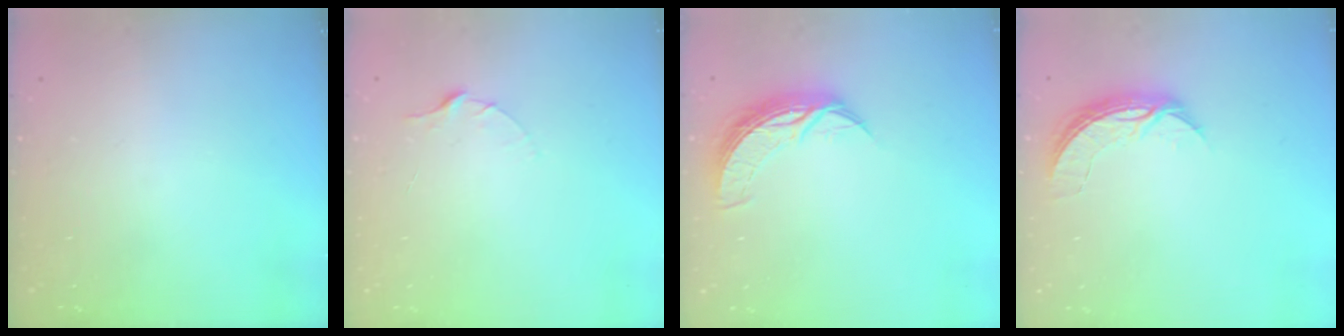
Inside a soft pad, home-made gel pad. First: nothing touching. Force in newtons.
{"total": 5.2, "press": 5.2, "slide": 0.5}
{"total": 8.2, "press": 8.2, "slide": 0.7}
{"total": 6.8, "press": 6.8, "slide": 0.7}